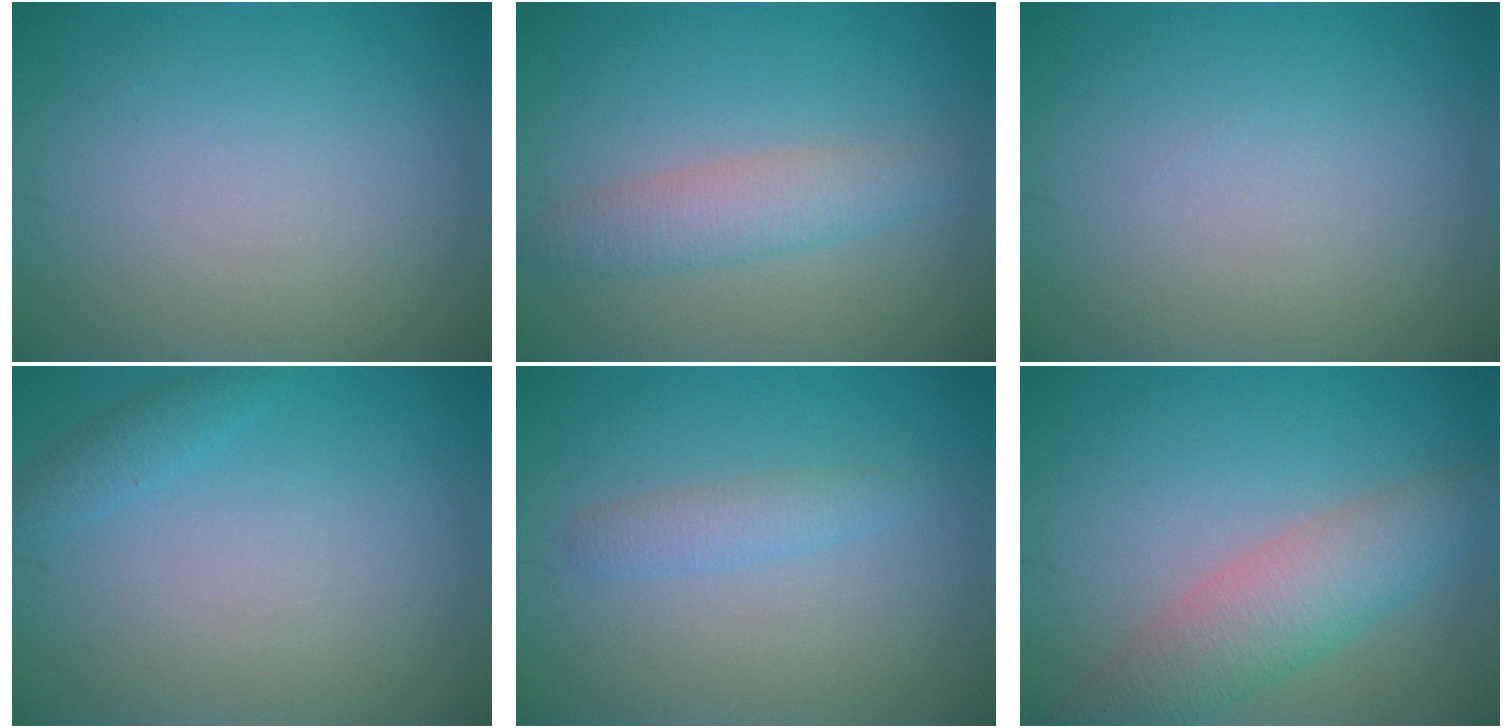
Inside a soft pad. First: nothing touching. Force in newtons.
{"total": 3.0, "press": 3.0, "slide": 0.1}
{"total": 0.0}
{"total": 1.3, "press": 1.3, "slide": 0.1}
{"total": 1.6, "press": 1.6, "slide": 0.2}
{"total": 4.7, "press": 4.7, "slide": 0.2}